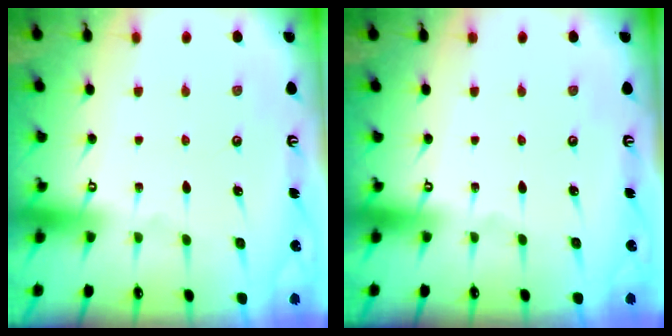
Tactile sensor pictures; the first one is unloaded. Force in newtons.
{"total": 0.0}